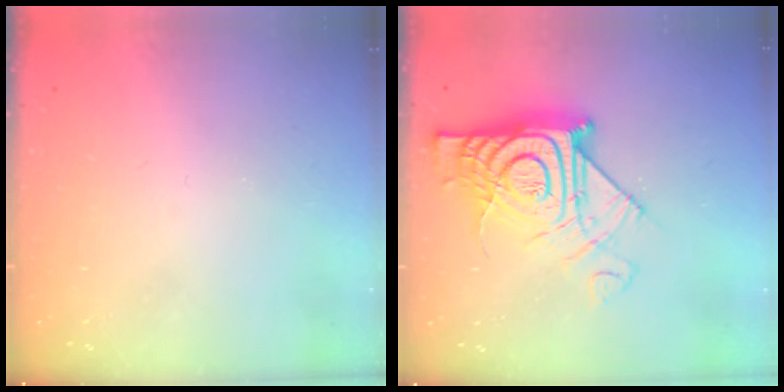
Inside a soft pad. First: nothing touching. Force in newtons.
{"total": 15.9, "press": 15.7, "slide": 1.9}